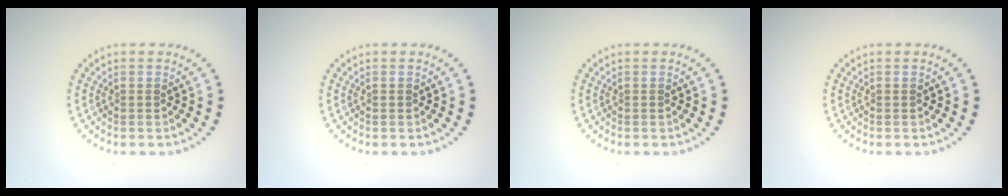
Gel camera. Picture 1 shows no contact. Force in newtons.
{"total": 0.0}
{"total": 0.0}
{"total": 0.0}